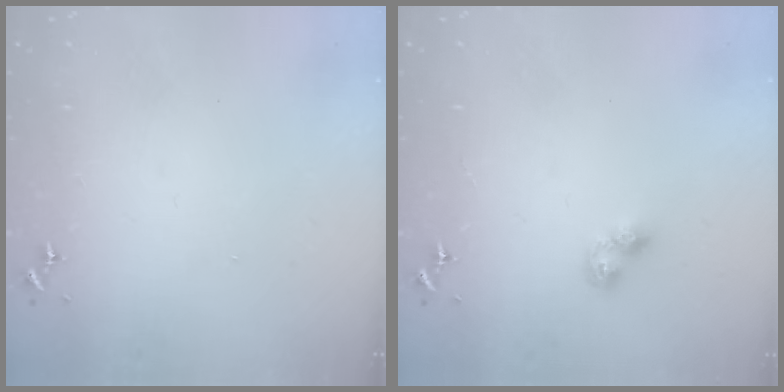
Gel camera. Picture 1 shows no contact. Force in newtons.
{"total": 5.1, "press": 5.1, "slide": 0.6}